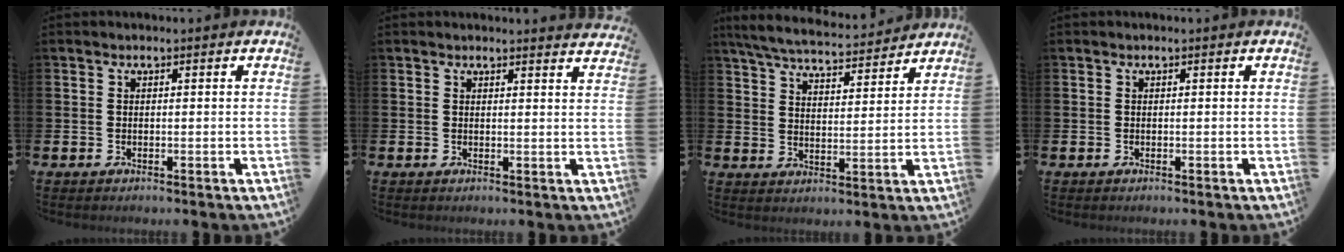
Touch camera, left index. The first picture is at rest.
{"total": 1.7, "force": [1.7, -0.1, 0.0], "torque": [0.012, -0.014, 0.028]}
{"total": 6.1, "force": [5.9, 0.8, 1.5], "torque": [-0.051, -0.037, 0.102]}
{"total": 0.0}